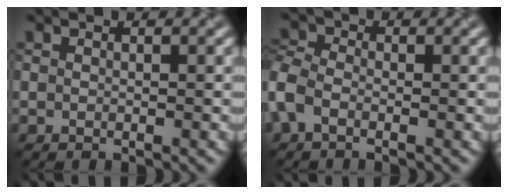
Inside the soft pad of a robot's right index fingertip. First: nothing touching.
{"total": 2.6, "force": [-0.9, 1.8, 1.7], "torque": [-0.042, 0.006, -0.035]}